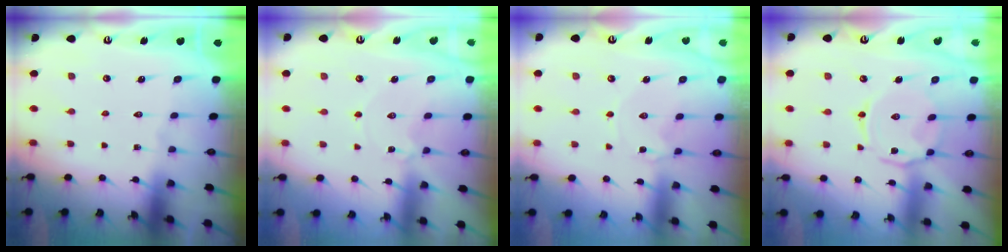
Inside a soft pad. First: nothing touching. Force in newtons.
{"total": 2.2, "press": 2.2, "slide": 0.2}
{"total": 1.3, "press": 1.3, "slide": 0.3}
{"total": 6.0, "press": 6.0, "slide": 0.6}